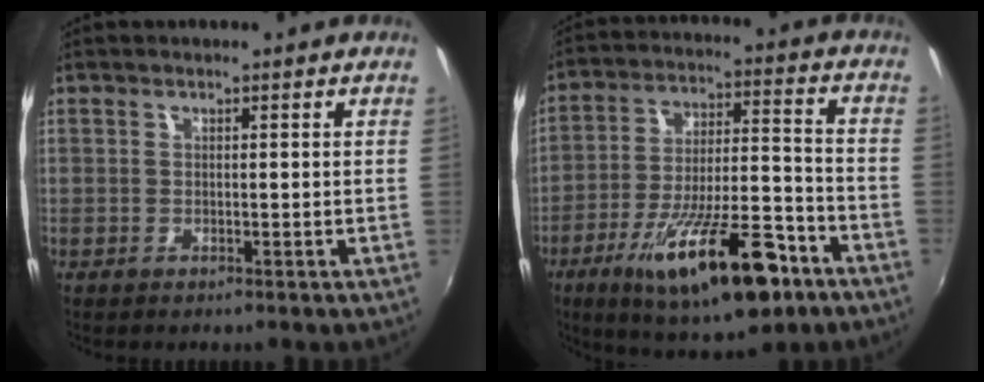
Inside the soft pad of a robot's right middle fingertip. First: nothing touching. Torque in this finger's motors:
{"motor_torque": [1.79, -0.35, 1.06, 0.21]}